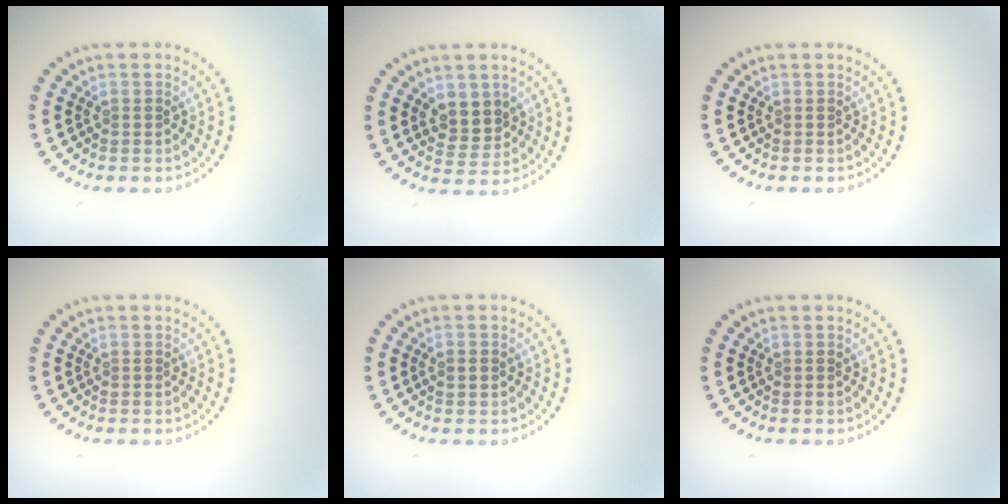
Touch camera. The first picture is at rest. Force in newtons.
{"total": 3.0, "press": 2.8, "slide": 0.8}
{"total": 0.0}
{"total": 0.0}
{"total": 1.3, "press": 1.3, "slide": 0.2}
{"total": 0.0}